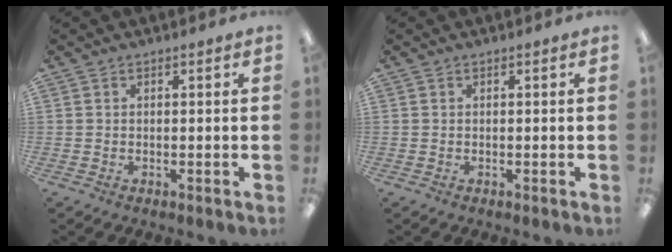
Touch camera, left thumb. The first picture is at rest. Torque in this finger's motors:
{"motor_torque": [0.00, 0.02, -0.11, 0.06, 0.00]}